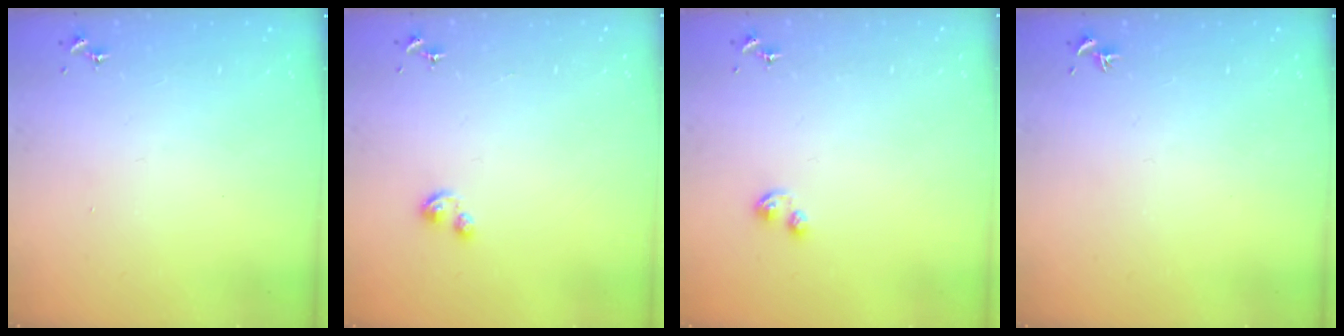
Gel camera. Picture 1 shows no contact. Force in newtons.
{"total": 3.1, "press": 3.1, "slide": 0.3}
{"total": 2.9, "press": 2.9, "slide": 0.4}
{"total": 0.0}